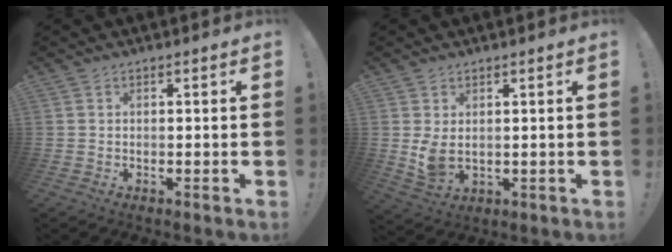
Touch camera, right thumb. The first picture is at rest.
{"total": 5.6, "force": [1.4, 3.5, 4.2], "torque": [-0.067, -0.018, 0.026]}